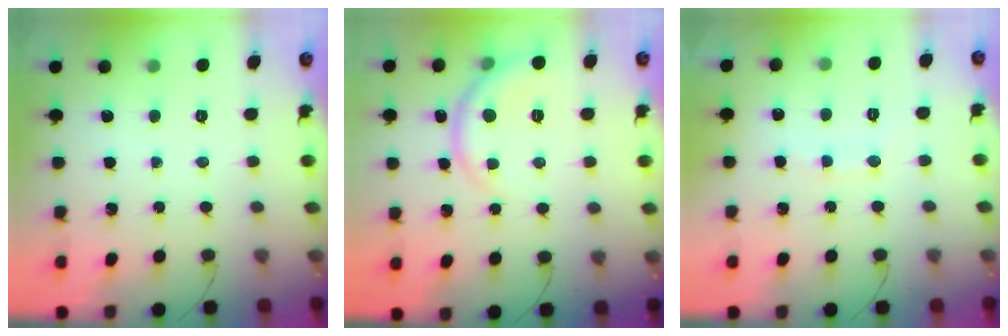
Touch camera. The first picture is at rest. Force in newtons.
{"total": 6.7, "press": 6.7, "slide": 0.9}
{"total": 7.3, "press": 7.1, "slide": 1.3}